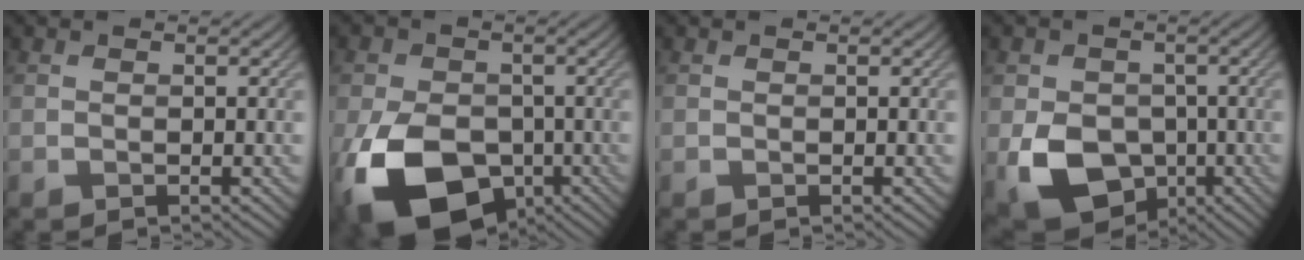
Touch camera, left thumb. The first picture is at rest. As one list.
[{"total": 15.5, "force": [-5.9, 10.3, 10.0], "torque": [-0.210, -0.042, -0.100]}, {"total": 0.0}, {"total": 10.4, "force": [-3.2, 7.7, 6.2], "torque": [-0.122, -0.028, -0.061]}]